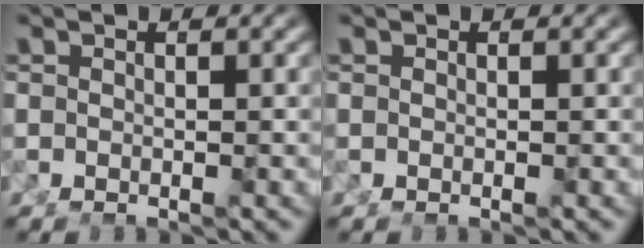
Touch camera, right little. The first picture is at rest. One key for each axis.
{"total": 0.0}